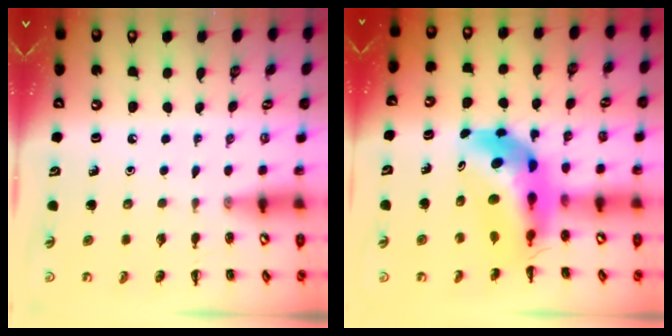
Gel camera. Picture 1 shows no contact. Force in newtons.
{"total": 10.8, "press": 10.3, "slide": 3.3}